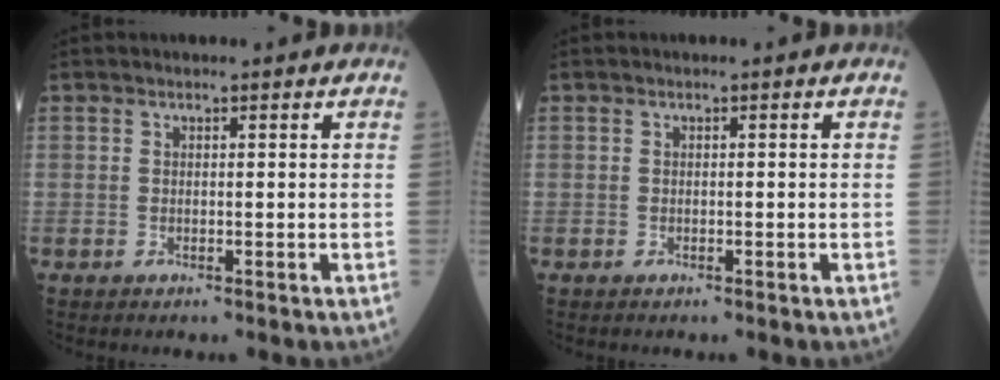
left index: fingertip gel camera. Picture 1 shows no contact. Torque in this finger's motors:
{"motor_torque": [-0.02, 0.02, 0.02, 0.00]}